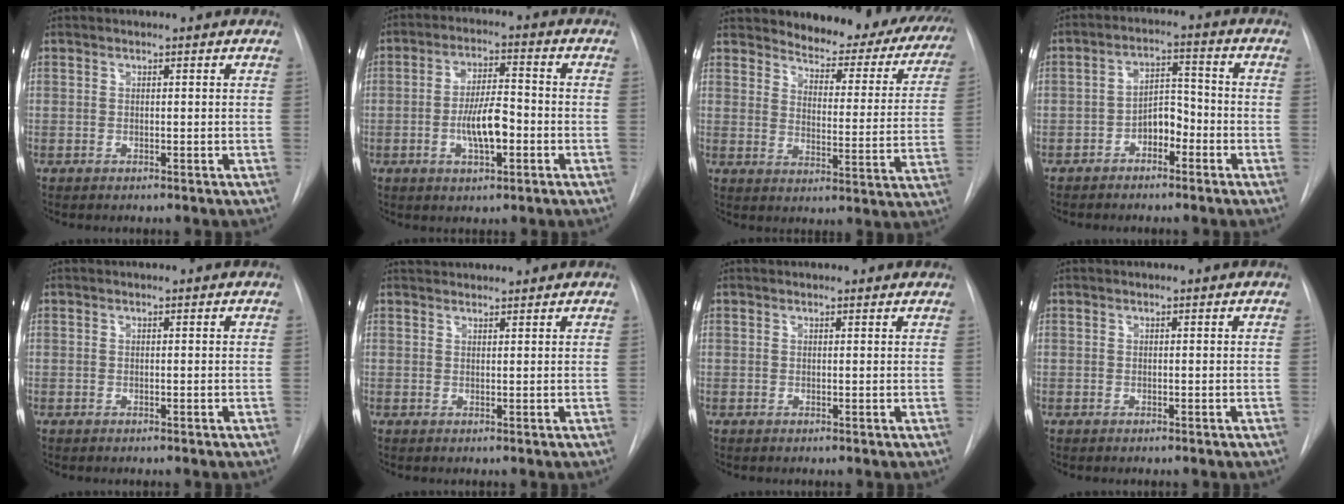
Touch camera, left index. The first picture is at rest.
{"total": 7.5, "force": [-2.2, 2.3, 6.8], "torque": [-0.129, 0.003, -0.039]}
{"total": 20.4, "force": [18.3, 6.2, 6.6], "torque": [-0.063, -0.059, 0.206]}
{"total": 5.1, "force": [-2.8, 2.6, 3.3], "torque": [-0.057, 0.016, -0.051]}
{"total": 0.0}
{"total": 4.2, "force": [4.1, 0.6, 0.8], "torque": [-0.011, 0.033, 0.060]}
{"total": 1.6, "force": [1.5, 0.6, 0.1], "torque": [-0.004, 0.001, 0.010]}
{"total": 0.0}